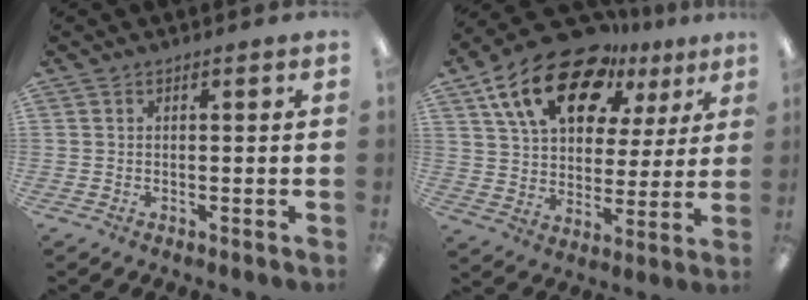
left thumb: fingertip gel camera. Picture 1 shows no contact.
{"total": 19.9, "force": [12.3, 10.9, 11.3], "torque": [-0.195, -0.065, 0.217]}